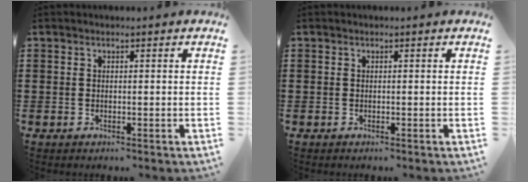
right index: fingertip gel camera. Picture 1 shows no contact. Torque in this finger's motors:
{"motor_torque": [0.87, 0.83, 0.03, -0.01]}